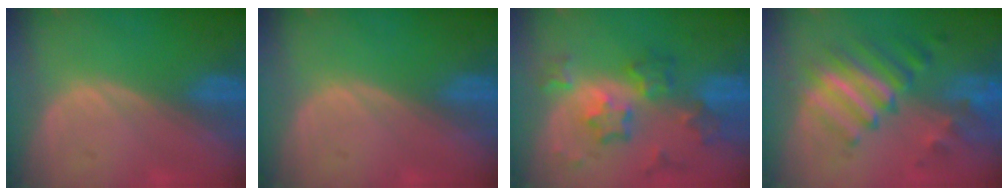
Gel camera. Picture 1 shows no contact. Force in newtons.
{"total": 0.0}
{"total": 8.6, "press": 7.6, "slide": 4.1}
{"total": 9.6, "press": 8.4, "slide": 4.7}